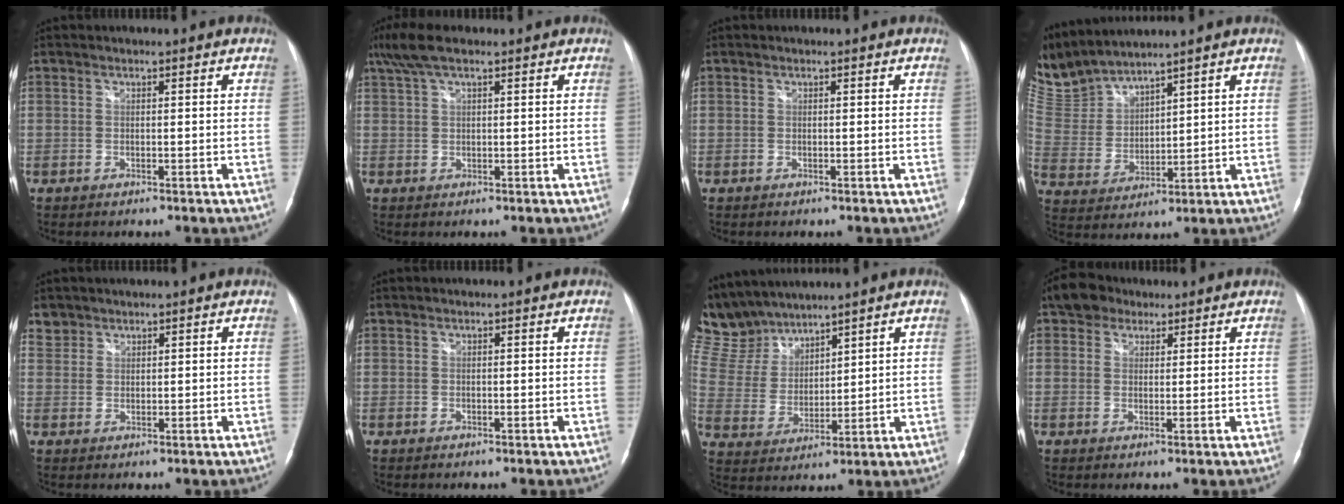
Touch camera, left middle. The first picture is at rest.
{"total": 5.3, "force": [3.6, 1.3, 3.7], "torque": [-0.085, 0.030, 0.069]}
{"total": 0.0}
{"total": 11.7, "force": [11.3, 1.1, 2.7], "torque": [-0.086, 0.009, 0.251]}
{"total": 2.3, "force": [1.8, 1.4, -0.3], "torque": [0.012, 0.007, 0.030]}
{"total": 0.0}
{"total": 10.7, "force": [10.1, 2.9, 2.0], "torque": [-0.065, 0.017, 0.219]}
{"total": 4.6, "force": [3.1, 3.2, 1.3], "torque": [-0.026, 0.022, 0.056]}